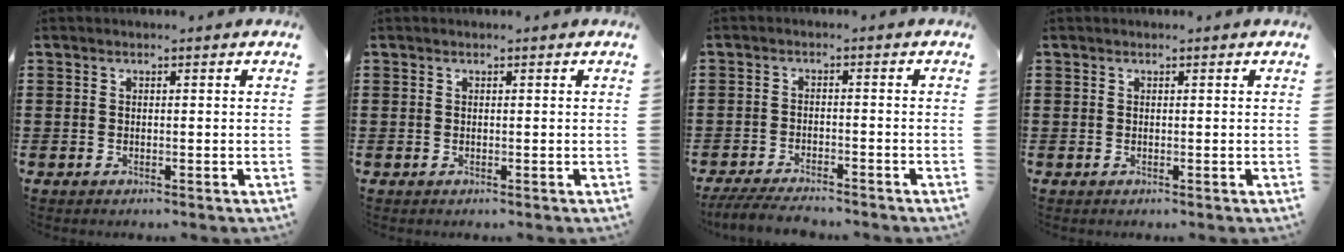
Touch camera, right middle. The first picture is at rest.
{"total": 0.0}
{"total": 4.1, "force": [-3.9, 0.4, 1.3], "torque": [-0.028, -0.006, -0.077]}
{"total": 0.0}